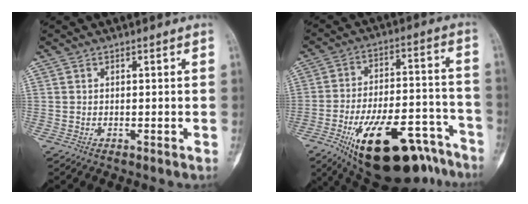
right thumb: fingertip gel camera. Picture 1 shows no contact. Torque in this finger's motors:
{"motor_torque": [2.80, 1.24, 1.89, -0.88, 0.56]}